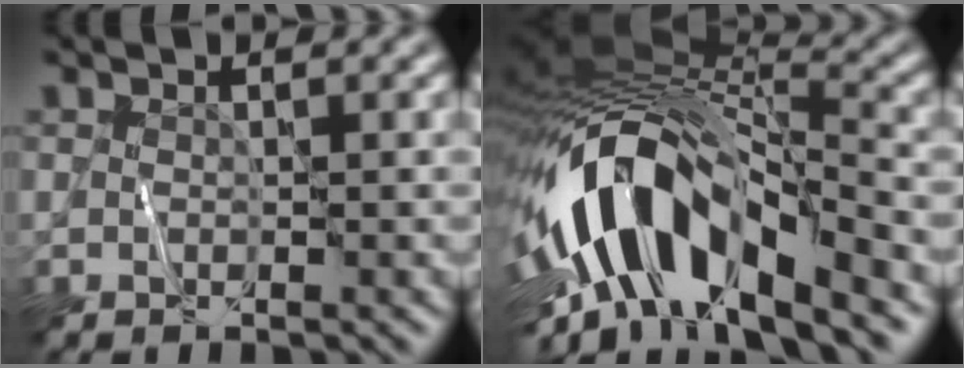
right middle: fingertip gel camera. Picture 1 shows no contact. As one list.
[{"total": 13.4, "force": [-4.9, 5.4, 11.2], "torque": [-0.200, 0.005, -0.087]}]